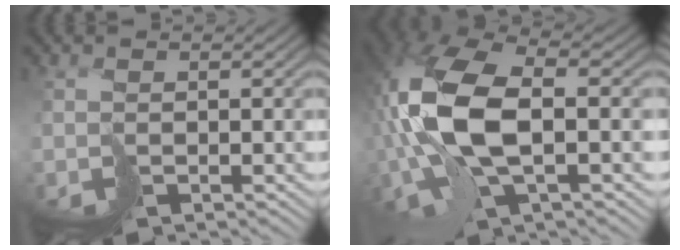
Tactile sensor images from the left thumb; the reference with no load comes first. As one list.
[{"total": 13.7, "force": [0.3, 6.3, 12.2], "torque": [-0.301, 0.003, 0.006]}]